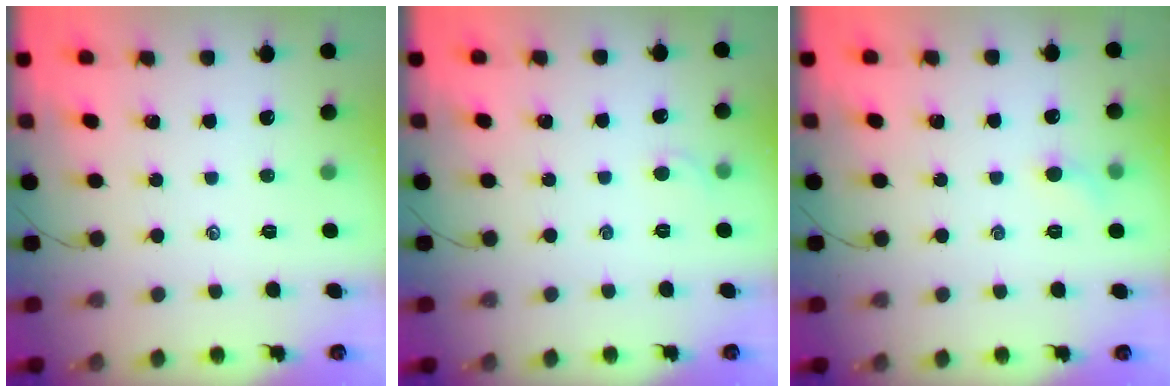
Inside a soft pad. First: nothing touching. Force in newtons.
{"total": 2.7, "press": 2.5, "slide": 0.9}
{"total": 3.4, "press": 3.2, "slide": 1.1}